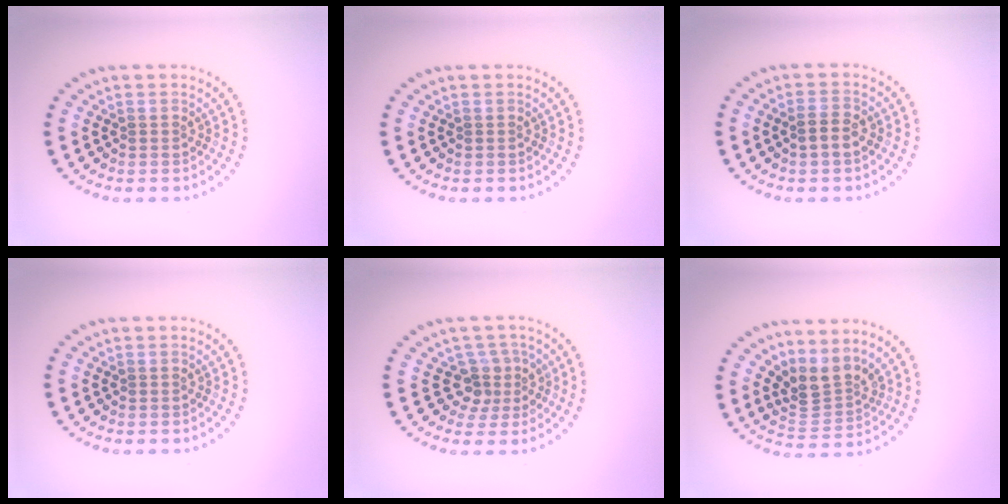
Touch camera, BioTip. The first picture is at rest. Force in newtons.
{"total": 0.0}
{"total": 1.9, "press": 1.8, "slide": 0.5}
{"total": 0.0}
{"total": 2.7, "press": 2.0, "slide": 1.8}
{"total": 3.4, "press": 2.5, "slide": 2.3}